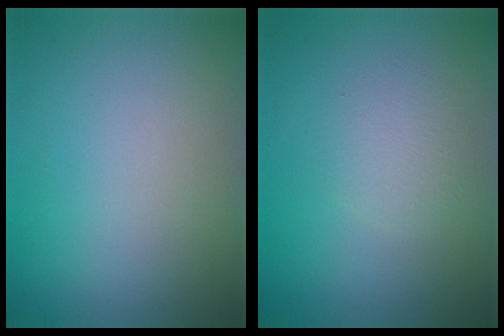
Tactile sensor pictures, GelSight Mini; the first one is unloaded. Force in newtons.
{"total": 1.5, "press": 1.5, "slide": 0.0}